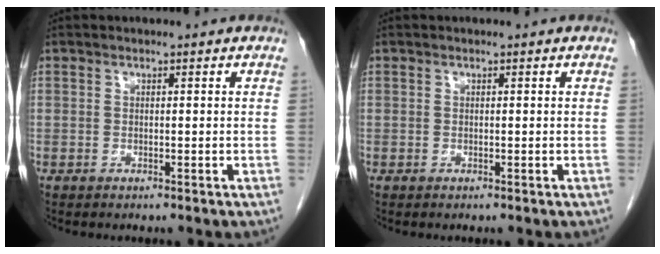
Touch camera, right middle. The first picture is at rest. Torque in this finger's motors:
{"motor_torque": [0.00, 0.00, 0.00, 0.00]}